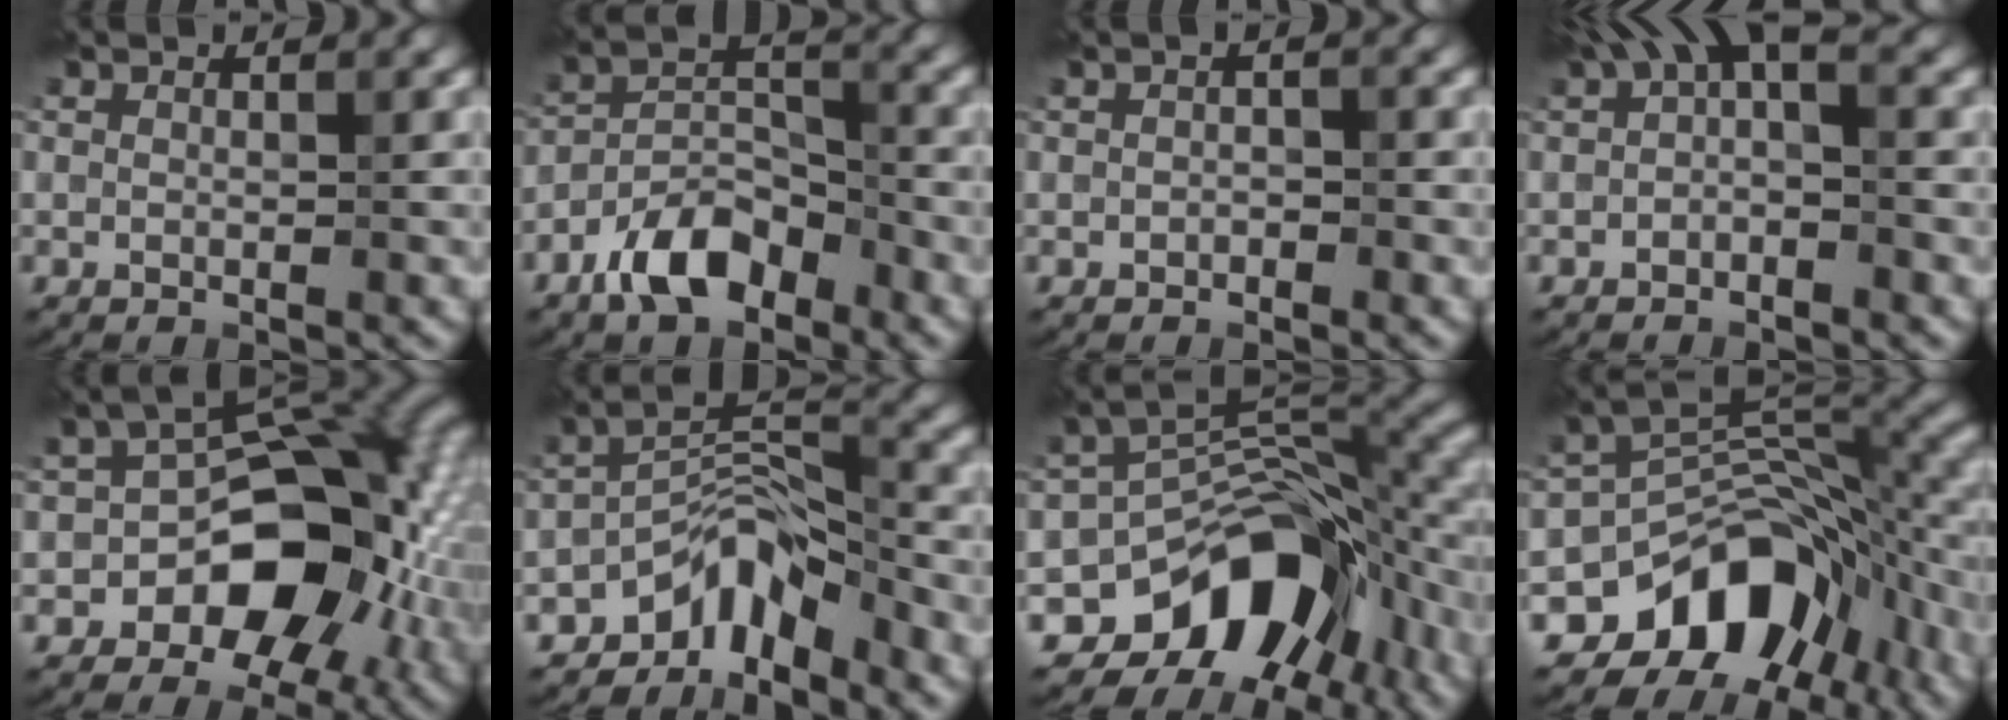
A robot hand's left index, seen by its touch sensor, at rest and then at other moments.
{"total": 5.8, "force": [-3.9, 2.5, 3.5], "torque": [-0.057, 0.012, -0.079]}
{"total": 0.7, "force": [-0.4, 0.3, 0.5], "torque": [-0.012, 0.002, -0.006]}
{"total": 3.8, "force": [0.5, 1.9, 3.2], "torque": [-0.046, 0.019, -0.004]}
{"total": 11.9, "force": [-3.4, 7.5, 8.6], "torque": [-0.098, 0.011, -0.056]}
{"total": 5.6, "force": [-4.1, 2.4, 3.0], "torque": [-0.034, 0.010, -0.083]}
{"total": 11.4, "force": [-6.0, 7.0, 6.6], "torque": [-0.092, -0.001, -0.109]}
{"total": 11.3, "force": [-6.0, 7.2, 6.2], "torque": [-0.089, 0.002, -0.108]}